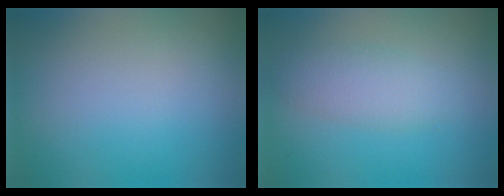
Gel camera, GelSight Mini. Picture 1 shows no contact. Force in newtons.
{"total": 2.9, "press": 2.9, "slide": 0.1}